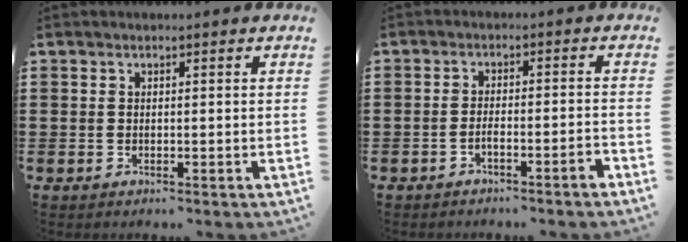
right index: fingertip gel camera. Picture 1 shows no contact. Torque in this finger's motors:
{"motor_torque": [1.05, 1.09, 0.00, 0.00]}